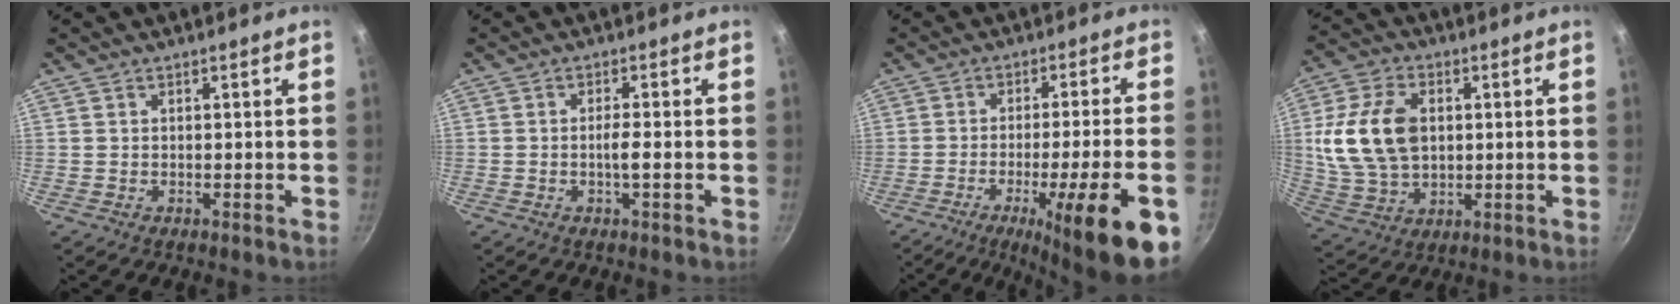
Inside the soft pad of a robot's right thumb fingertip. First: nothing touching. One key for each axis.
{"total": 2.6, "fx": -0.8, "fy": 0.1, "fz": 2.4, "tx": -0.051, "ty": 0.007, "tz": -0.016}
{"total": 17.9, "fx": -8.3, "fy": 2.3, "fz": 15.7, "tx": -0.205, "ty": 0.025, "tz": -0.117}
{"total": 15.7, "fx": 2.0, "fy": 10.6, "fz": 11.5, "tx": -0.209, "ty": 0.002, "tz": 0.043}